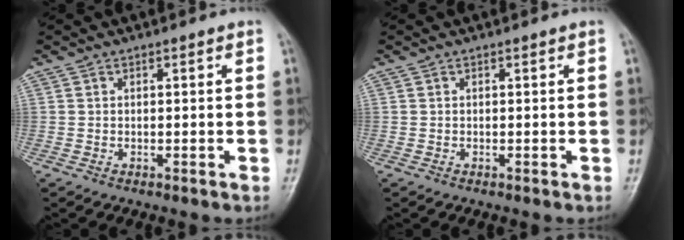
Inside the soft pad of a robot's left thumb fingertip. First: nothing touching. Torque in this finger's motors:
{"motor_torque": [0.00, 0.00, 0.07, -0.08, 0.00]}